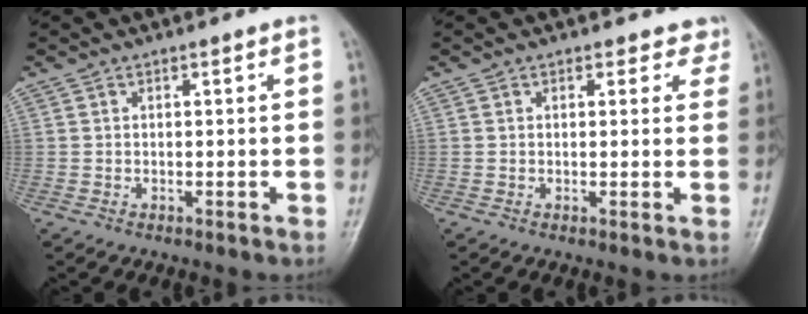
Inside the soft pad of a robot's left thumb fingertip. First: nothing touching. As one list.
[{"total": 3.1, "force": [2.4, 2.0, 0.1], "torque": [0.031, -0.012, 0.011]}]